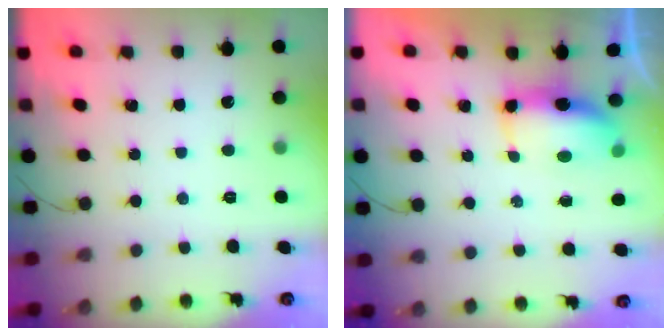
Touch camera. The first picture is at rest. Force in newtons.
{"total": 8.5, "press": 8.5, "slide": 0.6}